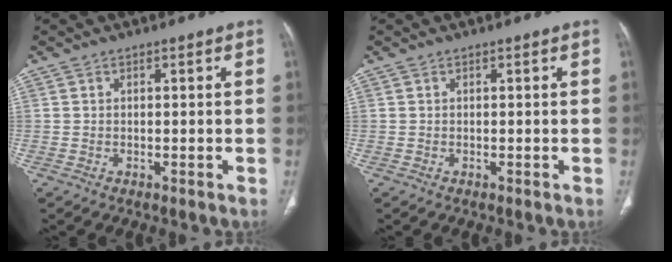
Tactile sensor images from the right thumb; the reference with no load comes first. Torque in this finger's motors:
{"motor_torque": [0.00, 0.00, 0.00, 0.00, 0.00]}